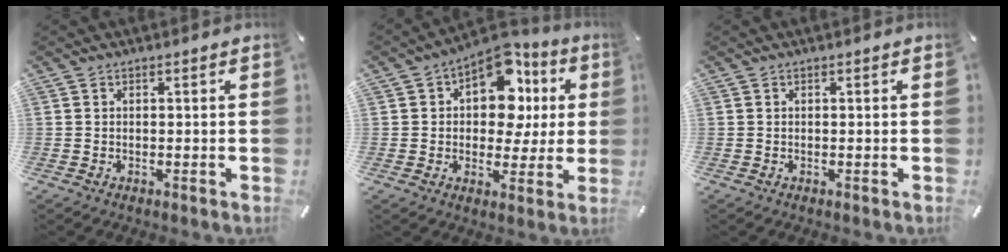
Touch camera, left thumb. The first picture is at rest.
{"total": 13.6, "force": [5.7, 9.1, 8.4], "torque": [-0.124, -0.040, 0.101]}
{"total": 0.0}